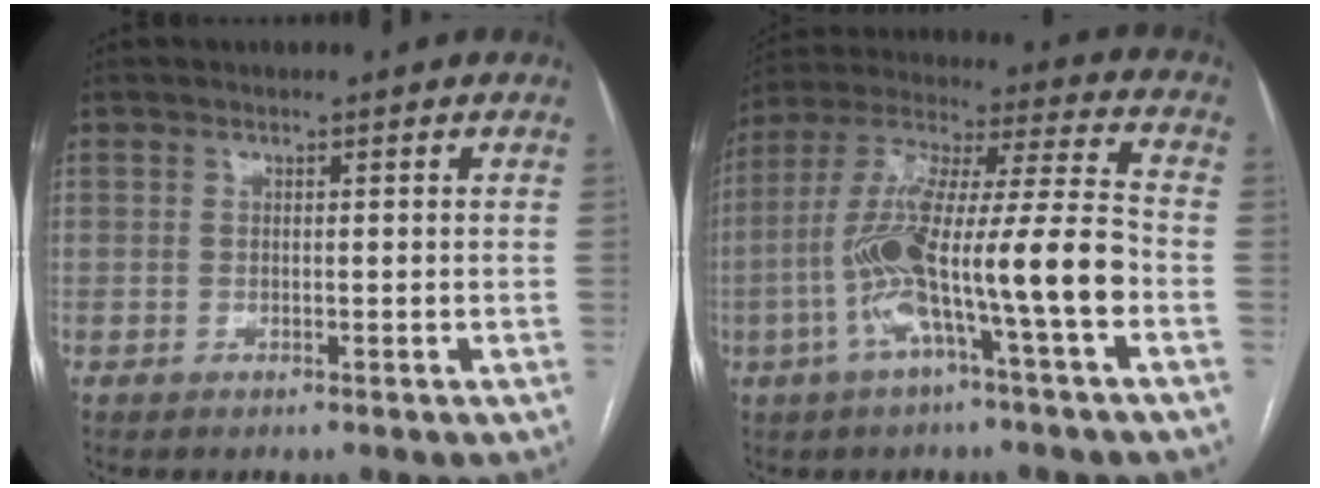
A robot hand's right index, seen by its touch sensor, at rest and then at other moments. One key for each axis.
{"total": 17.5, "fx": -5.1, "fy": 0.7, "fz": 16.7, "tx": -0.315, "ty": 0.011, "tz": -0.095}